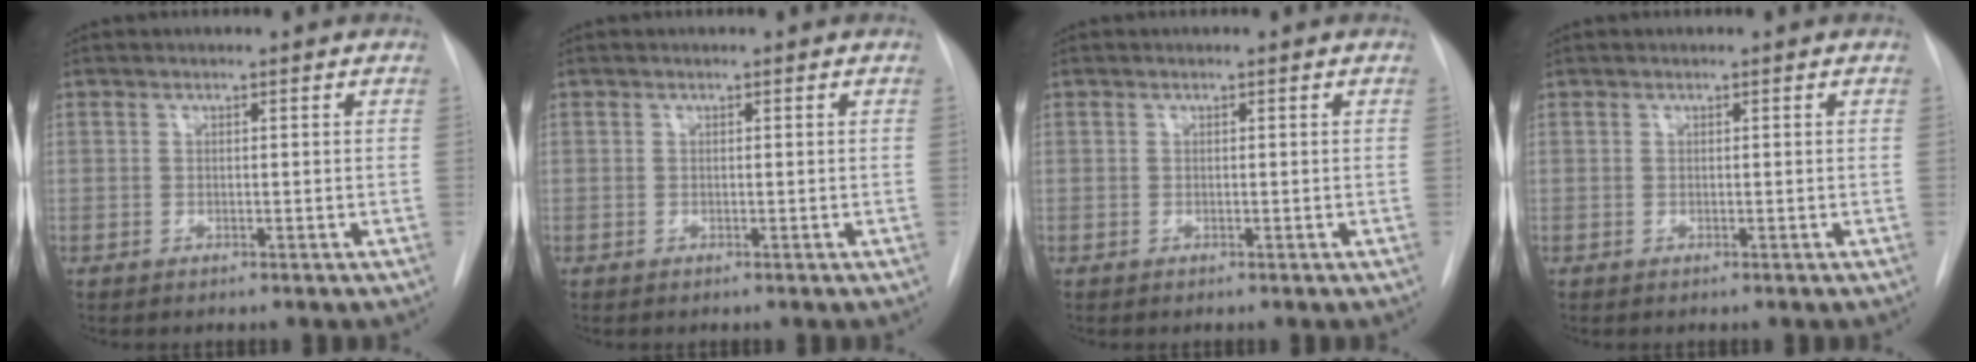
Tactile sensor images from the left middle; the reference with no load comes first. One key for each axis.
{"total": 0.0}
{"total": 0.0}
{"total": 0.0}